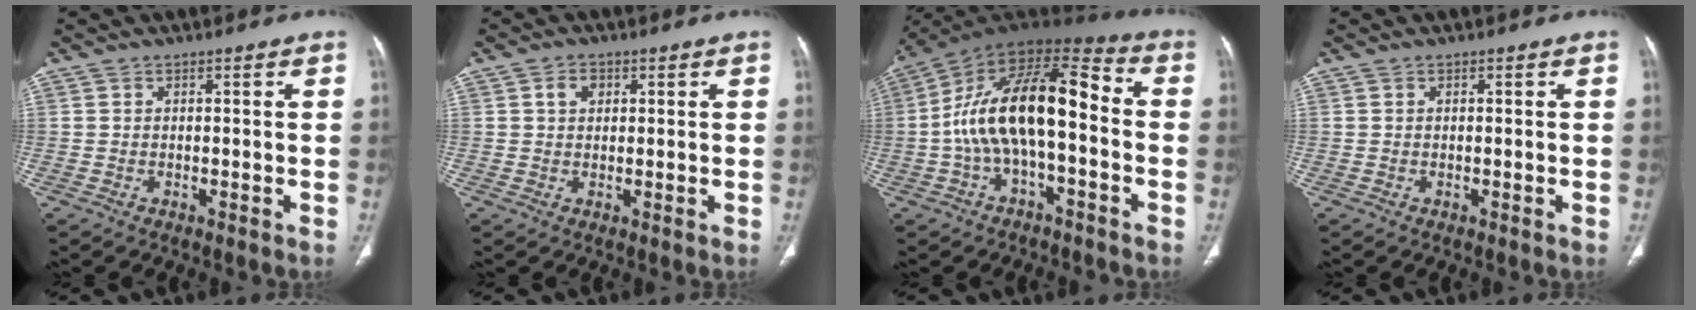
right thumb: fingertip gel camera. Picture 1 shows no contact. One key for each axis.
{"total": 2.8, "fx": 1.0, "fy": 2.1, "fz": 1.6, "tx": -0.020, "ty": 0.002, "tz": 0.017}
{"total": 18.9, "fx": -1.9, "fy": 8.5, "fz": 16.8, "tx": -0.289, "ty": 0.059, "tz": -0.037}
{"total": 0.0}